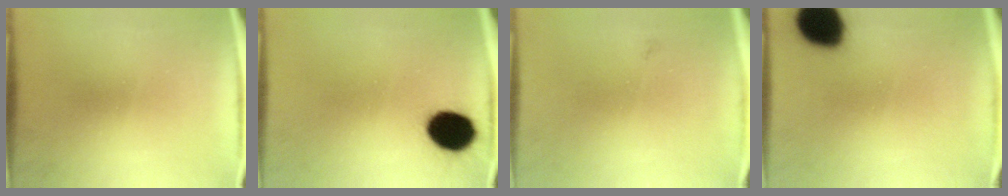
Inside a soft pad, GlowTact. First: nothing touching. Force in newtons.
{"total": 11.9}
{"total": 0.7}
{"total": 16.6}